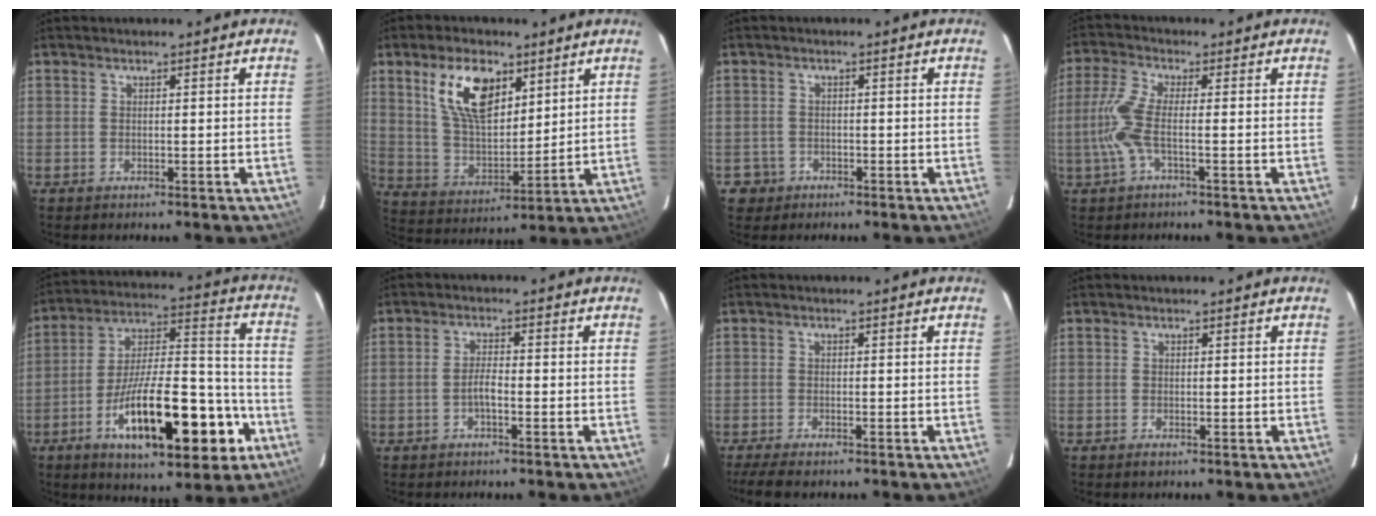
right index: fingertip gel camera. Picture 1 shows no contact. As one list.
[{"total": 13.9, "force": [7.0, 7.1, 9.7], "torque": [-0.175, 0.010, 0.142]}, {"total": 3.5, "force": [-1.5, 3.2, 0.2], "torque": [-0.016, 0.015, -0.022]}, {"total": 6.6, "force": [-1.6, 1.0, 6.3], "torque": [-0.152, 0.000, -0.033]}, {"total": 23.1, "force": [-10.1, 8.3, 19.0], "torque": [-0.311, 0.001, -0.151]}, {"total": 2.2, "force": [-1.3, 0.5, 1.8], "torque": [-0.038, 0.004, -0.024]}, {"total": 6.2, "force": [-5.2, 1.5, 3.1], "torque": [-0.080, -0.024, -0.093]}, {"total": 0.9, "force": [-0.7, 0.4, 0.4], "torque": [-0.006, -0.002, -0.015]}]